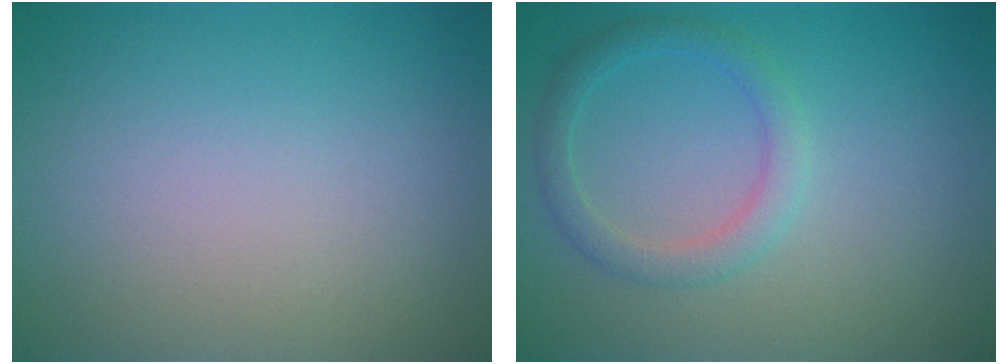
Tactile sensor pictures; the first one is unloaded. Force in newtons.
{"total": 2.3, "press": 2.3, "slide": 0.1}